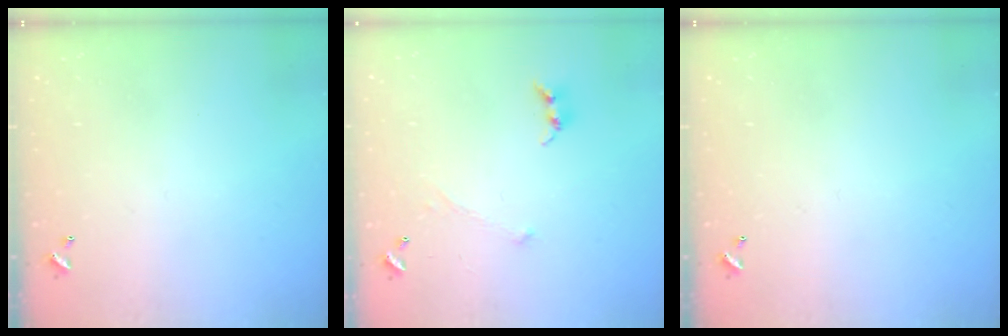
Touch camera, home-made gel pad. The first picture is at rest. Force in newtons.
{"total": 0.6, "press": 0.6, "slide": 0.3}
{"total": 0.0}